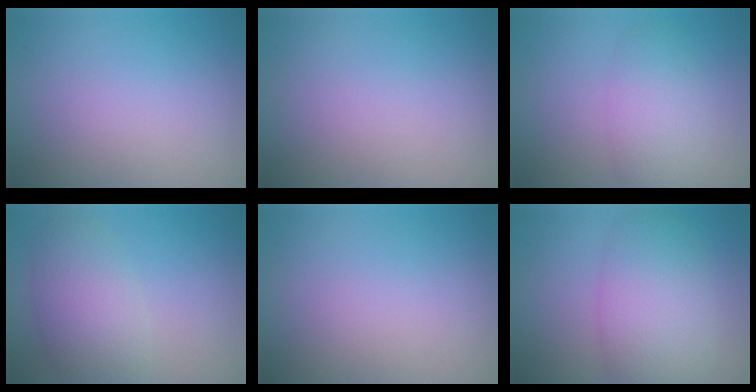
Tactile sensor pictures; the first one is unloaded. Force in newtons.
{"total": 0.0}
{"total": 4.0, "press": 4.0, "slide": 0.2}
{"total": 5.3, "press": 5.3, "slide": 0.1}
{"total": 0.0}
{"total": 7.3, "press": 7.3, "slide": 0.5}